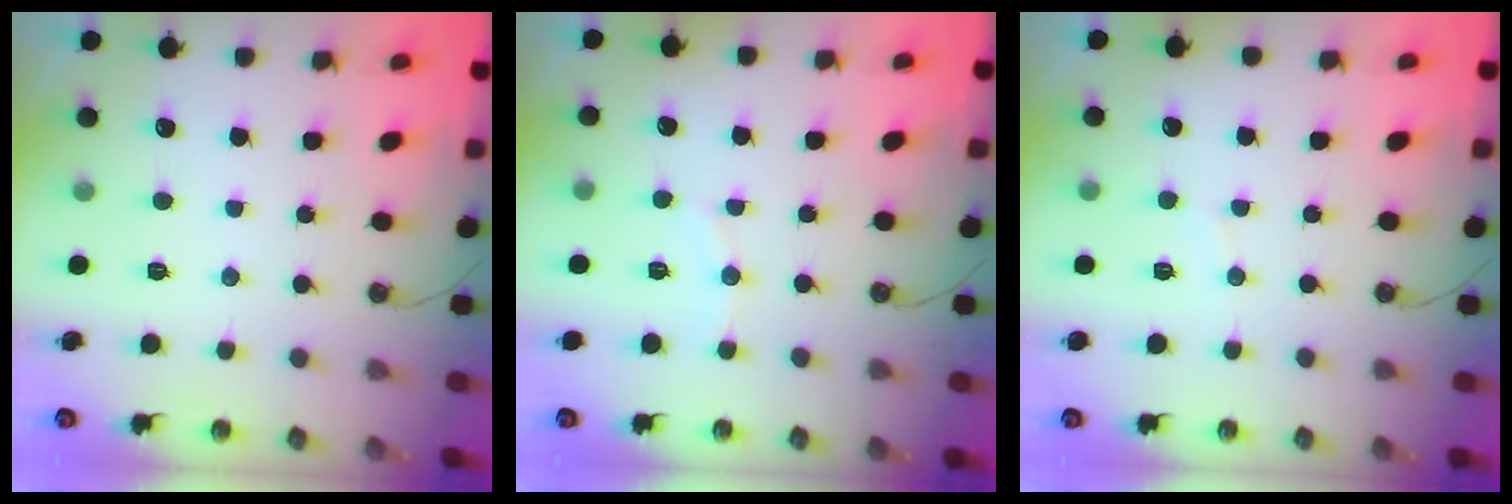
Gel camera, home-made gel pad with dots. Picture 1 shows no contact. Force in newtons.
{"total": 5.0, "press": 4.7, "slide": 1.7}
{"total": 2.8, "press": 2.8, "slide": 0.2}